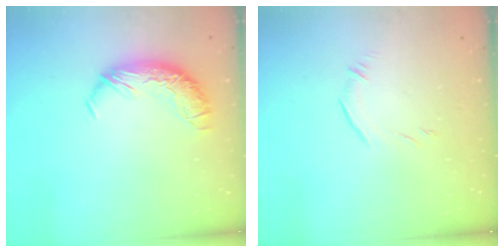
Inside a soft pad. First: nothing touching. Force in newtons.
{"total": 6.4, "press": 6.4, "slide": 0.8}